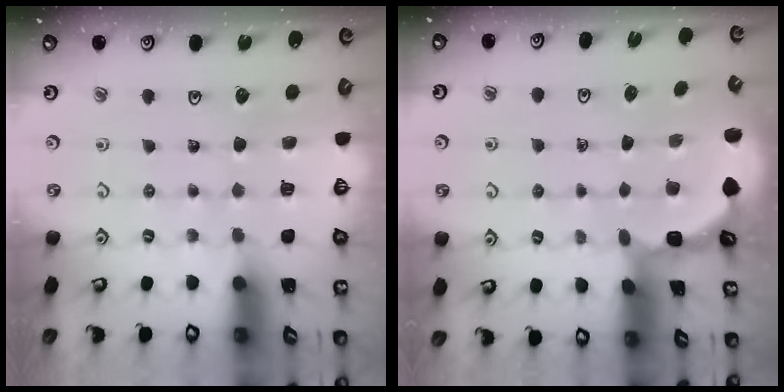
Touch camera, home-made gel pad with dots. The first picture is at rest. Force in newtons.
{"total": 2.0, "press": 2.0, "slide": 0.1}